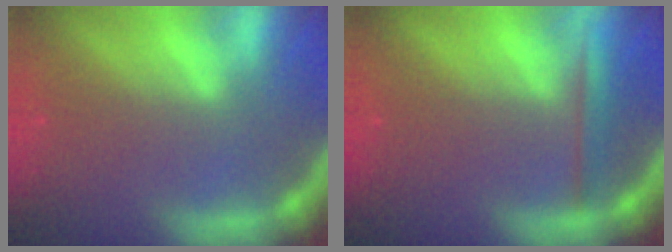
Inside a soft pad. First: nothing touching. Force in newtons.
{"total": 2.0}